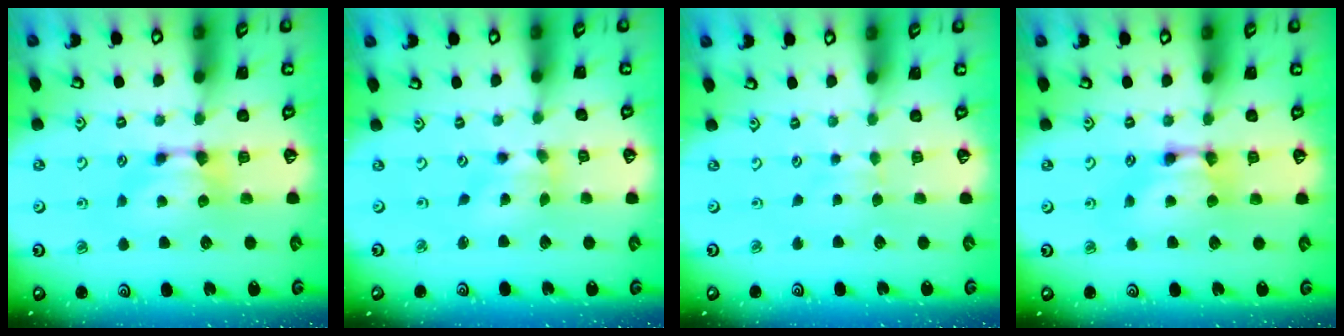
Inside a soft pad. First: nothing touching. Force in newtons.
{"total": 1.5, "press": 0.6, "slide": 1.4}
{"total": 2.9, "press": 2.8, "slide": 0.4}
{"total": 2.0, "press": 2.0, "slide": 0.1}